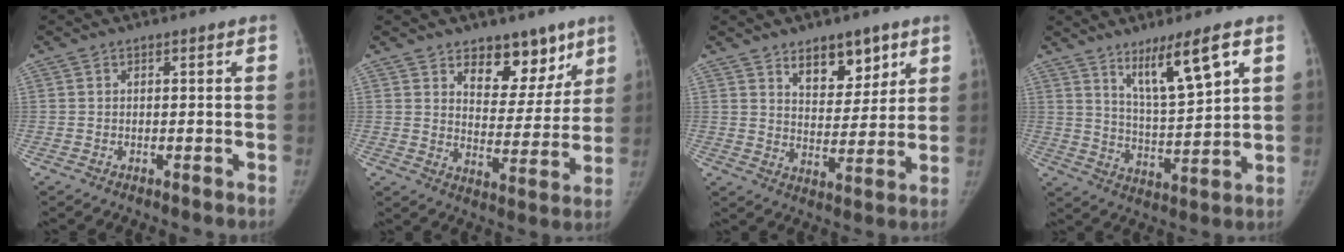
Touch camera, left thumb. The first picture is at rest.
{"total": 11.8, "force": [7.8, 6.8, 5.7], "torque": [-0.029, -0.049, 0.120]}
{"total": 10.2, "force": [6.2, 5.5, 5.9], "torque": [-0.049, -0.041, 0.103]}
{"total": 11.7, "force": [6.5, 2.1, 9.5], "torque": [-0.156, -0.045, 0.121]}